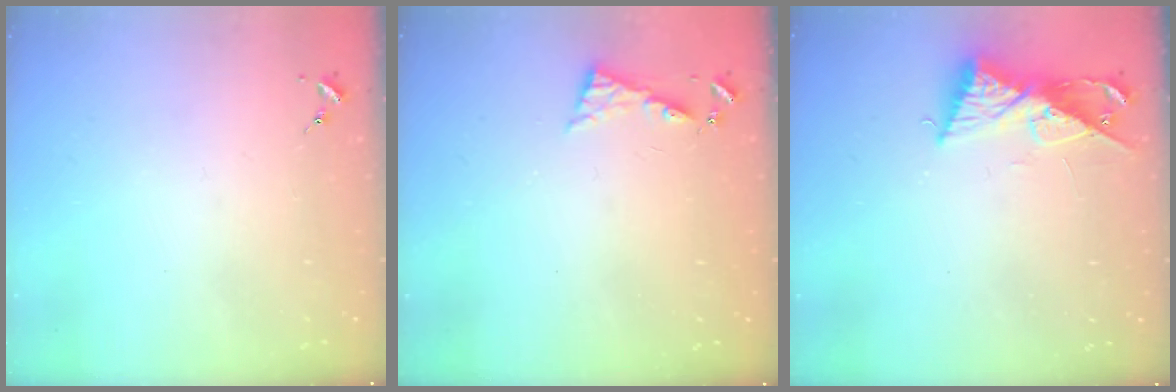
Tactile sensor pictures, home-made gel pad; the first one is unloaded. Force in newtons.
{"total": 6.4, "press": 6.4, "slide": 0.5}
{"total": 9.7, "press": 9.7, "slide": 0.6}